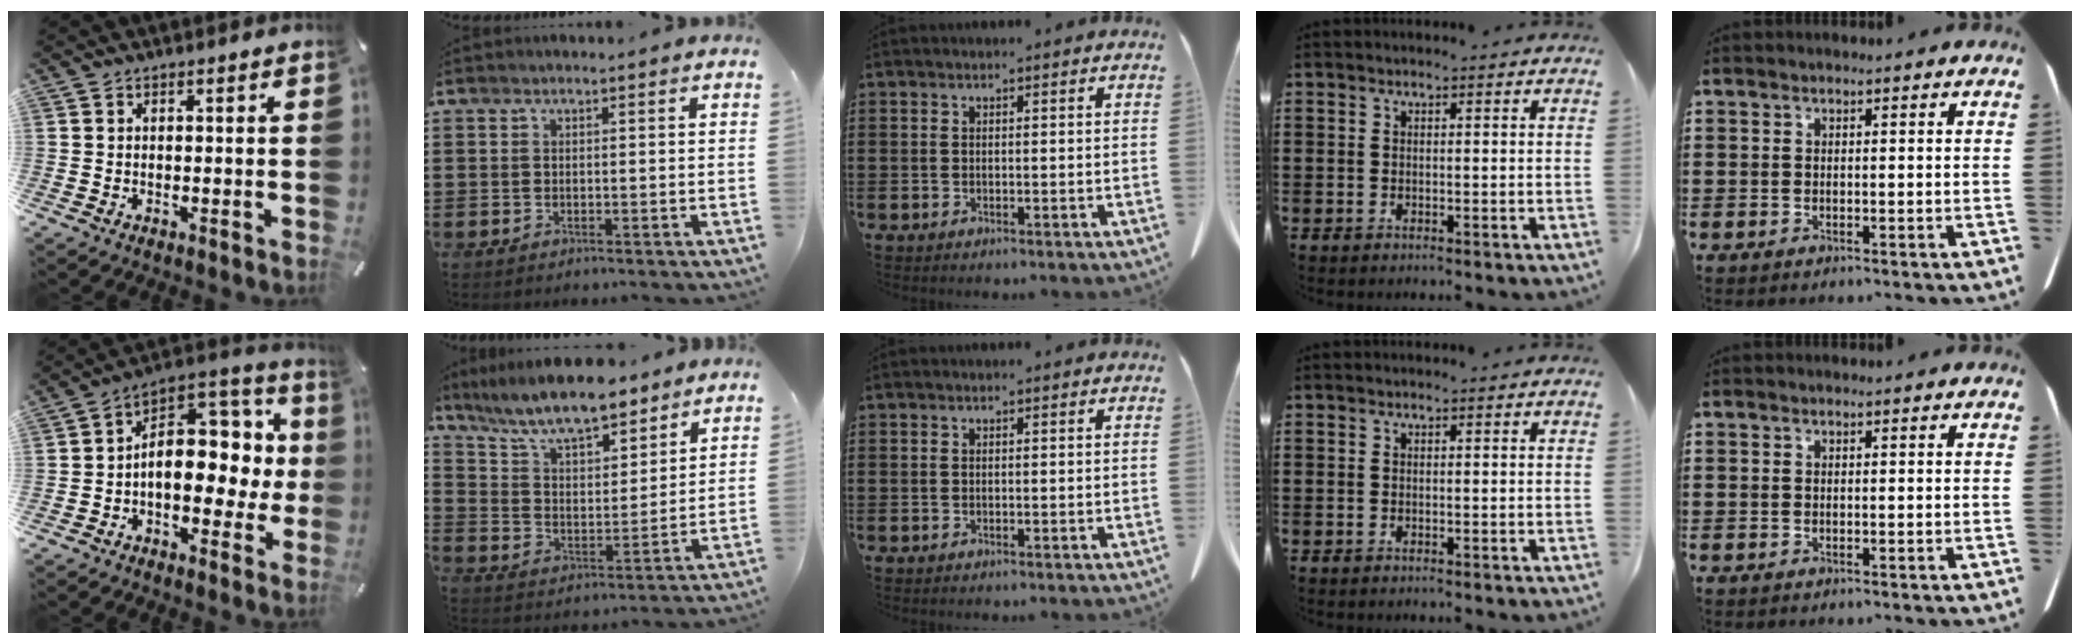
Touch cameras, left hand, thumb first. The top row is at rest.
{"thumb": {"total": 14.7, "force": [0.9, 10.4, 10.4], "torque": [-0.129, -0.009, 0.022]}, "index": {"total": 10.3, "force": [8.8, 2.2, 4.9], "torque": [-0.127, -0.032, 0.159]}}